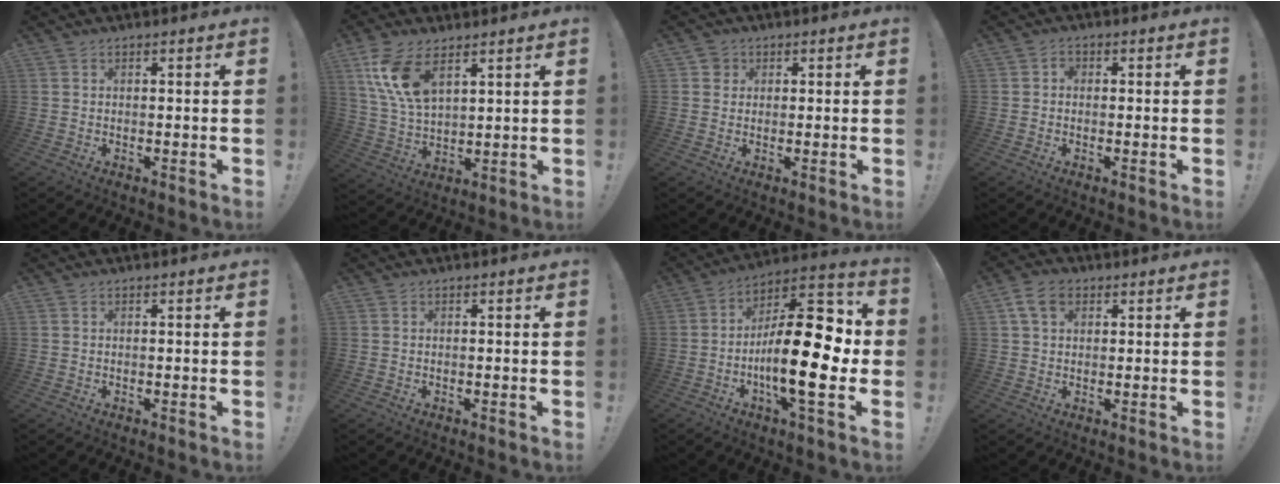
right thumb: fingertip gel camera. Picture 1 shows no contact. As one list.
[{"total": 12.6, "force": [6.8, 6.3, 8.5], "torque": [-0.187, -0.015, 0.131]}, {"total": 2.7, "force": [1.0, 2.5, 0.5], "torque": [-0.004, 0.003, 0.018]}, {"total": 1.6, "force": [-0.4, 1.2, 0.8], "torque": [-0.018, 0.010, -0.009]}, {"total": 0.0}, {"total": 0.0}, {"total": 23.6, "force": [-3.7, 8.8, 21.5], "torque": [-0.367, 0.020, -0.054]}, {"total": 7.0, "force": [2.8, 4.8, 4.3], "torque": [-0.078, 0.006, 0.057]}]